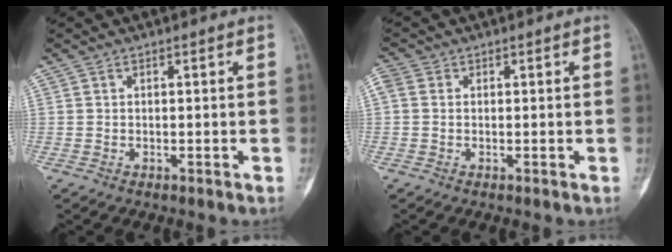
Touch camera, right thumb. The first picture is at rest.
{"total": 2.0, "force": [0.5, 1.4, 1.4], "torque": [-0.041, 0.009, 0.006]}